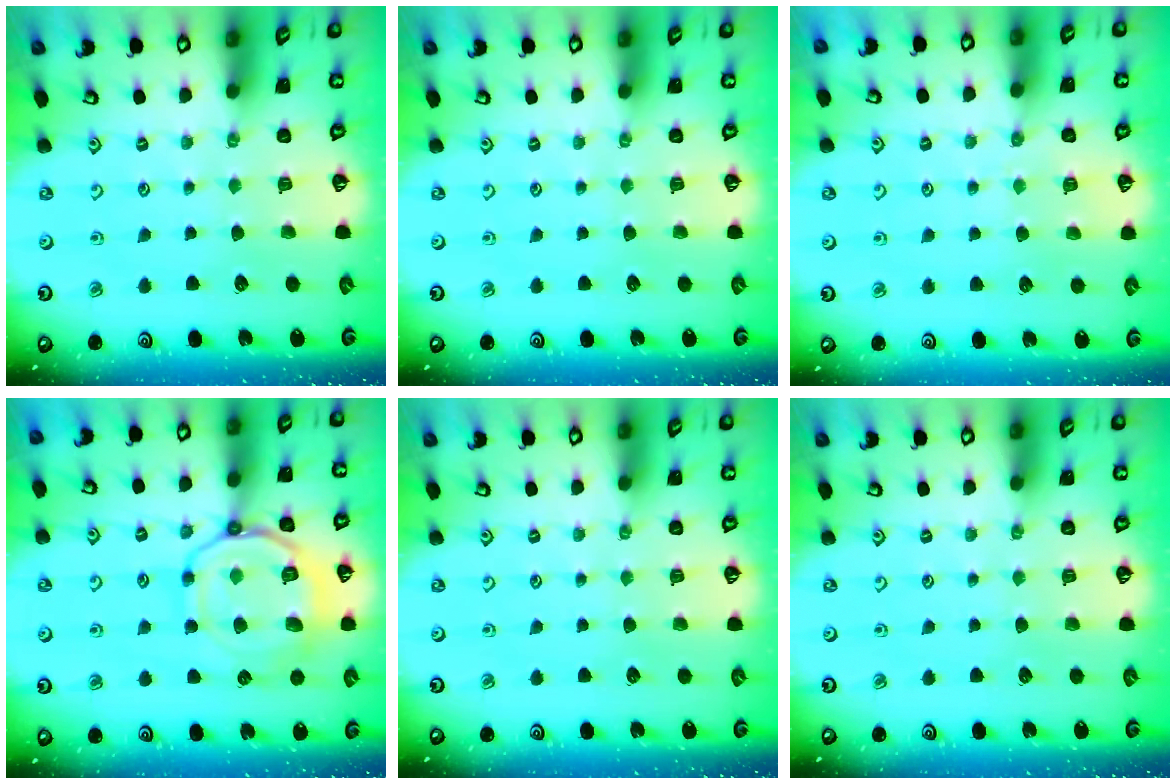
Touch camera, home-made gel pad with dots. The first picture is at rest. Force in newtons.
{"total": 0.0}
{"total": 5.0, "press": 5.0, "slide": 0.6}
{"total": 15.8, "press": 15.7, "slide": 1.7}
{"total": 0.0}
{"total": 0.0}